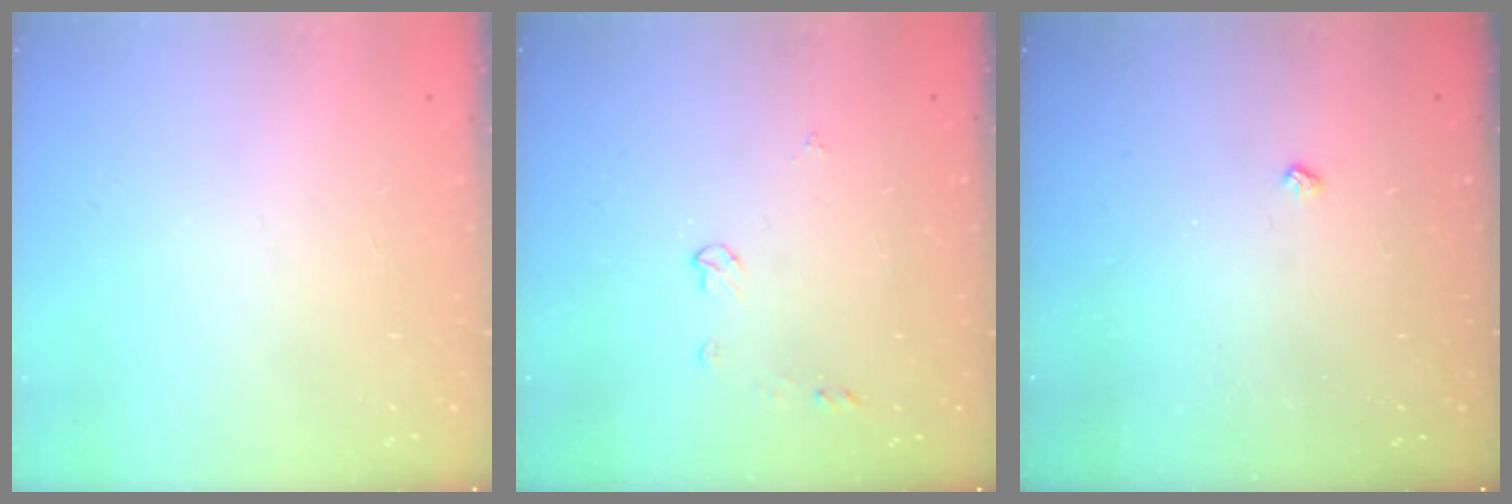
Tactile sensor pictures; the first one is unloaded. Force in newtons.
{"total": 3.8, "press": 3.8, "slide": 0.6}
{"total": 2.5, "press": 2.4, "slide": 0.5}